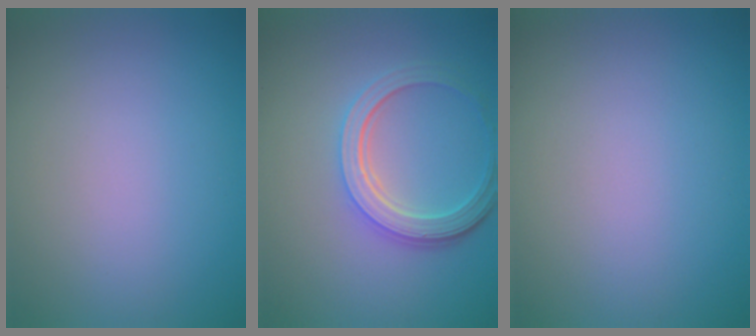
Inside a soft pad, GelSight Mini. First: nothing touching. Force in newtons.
{"total": 4.8, "press": 3.7, "slide": 3.1}
{"total": 0.0}